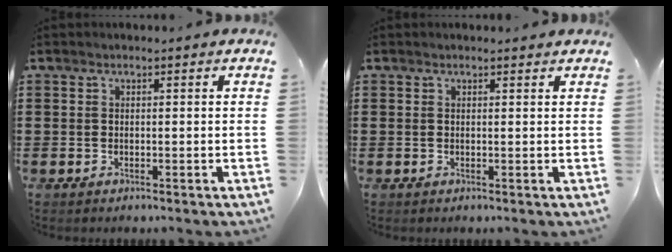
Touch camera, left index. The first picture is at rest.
{"total": 0.6, "force": [0.5, 0.1, 0.3], "torque": [0.000, -0.004, 0.008]}